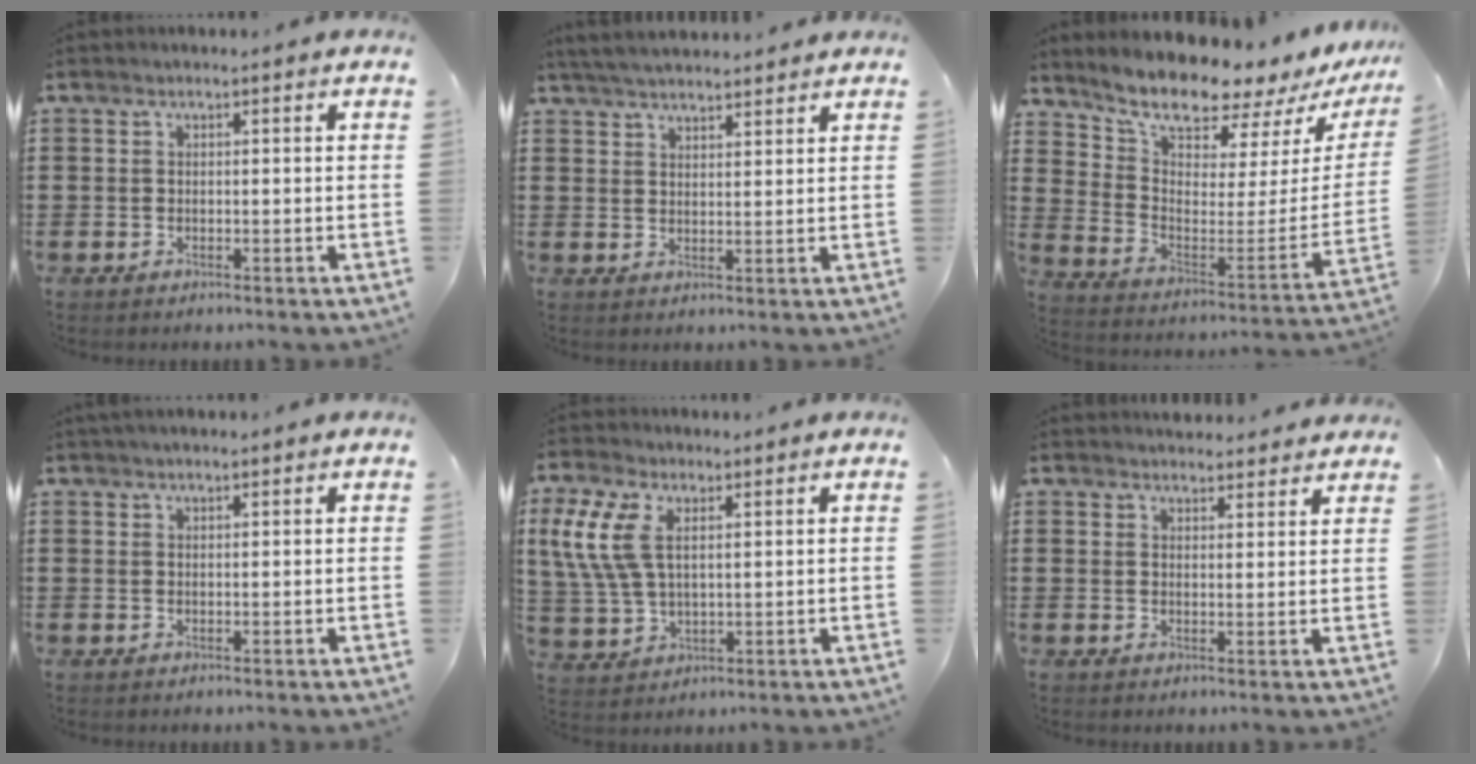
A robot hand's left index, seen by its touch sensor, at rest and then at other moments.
{"total": 3.8, "force": [3.7, 0.2, 0.9], "torque": [-0.028, -0.006, 0.070]}
{"total": 8.9, "force": [8.4, 1.3, 2.5], "torque": [-0.074, -0.082, 0.140]}
{"total": 0.6, "force": [0.6, 0.1, 0.3], "torque": [-0.007, 0.000, 0.011]}
{"total": 8.5, "force": [3.0, 4.5, 6.5], "torque": [-0.172, 0.000, 0.047]}
{"total": 2.9, "force": [2.9, 0.4, 0.1], "torque": [-0.002, -0.010, 0.053]}